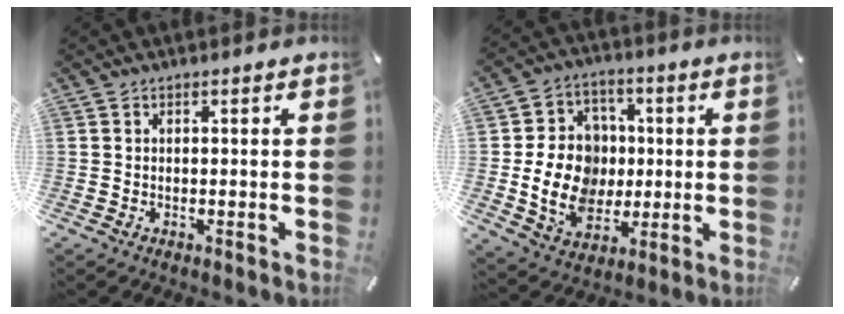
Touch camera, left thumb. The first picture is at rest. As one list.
[{"total": 15.1, "force": [-0.7, 12.8, 7.9], "torque": [-0.165, 0.009, -0.006]}]